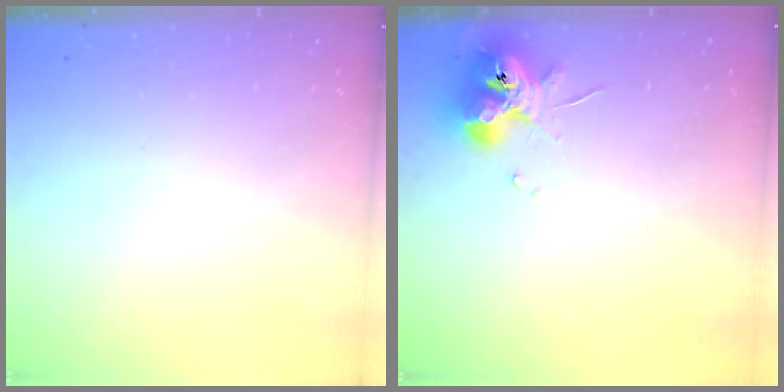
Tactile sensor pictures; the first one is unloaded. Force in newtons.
{"total": 10.2, "press": 10.1, "slide": 0.9}